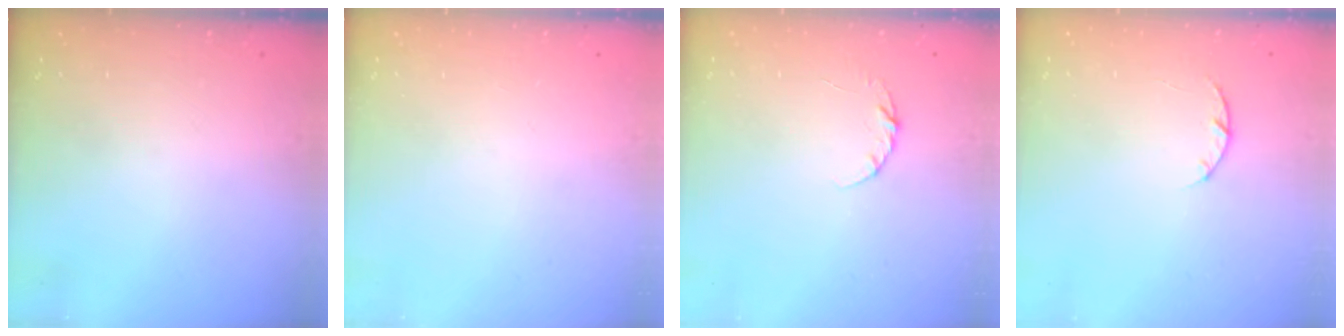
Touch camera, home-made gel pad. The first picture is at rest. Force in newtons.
{"total": 0.0}
{"total": 4.0, "press": 4.0, "slide": 0.4}
{"total": 2.9, "press": 2.9, "slide": 0.5}